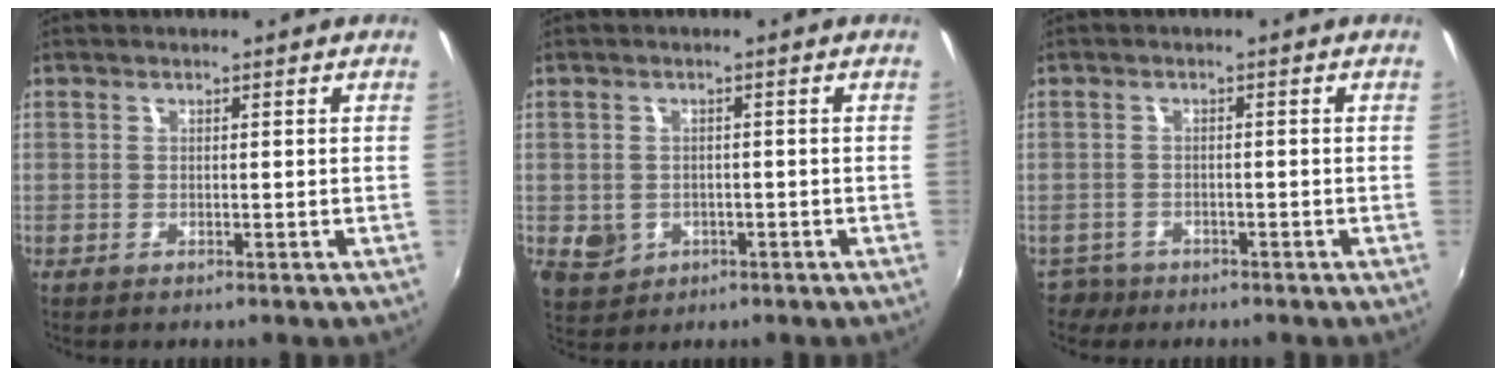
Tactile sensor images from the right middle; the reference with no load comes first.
{"total": 4.6, "force": [-1.2, 4.1, 1.7], "torque": [-0.038, -0.002, -0.008]}
{"total": 3.0, "force": [-2.2, 2.0, 0.1], "torque": [-0.012, -0.002, -0.039]}